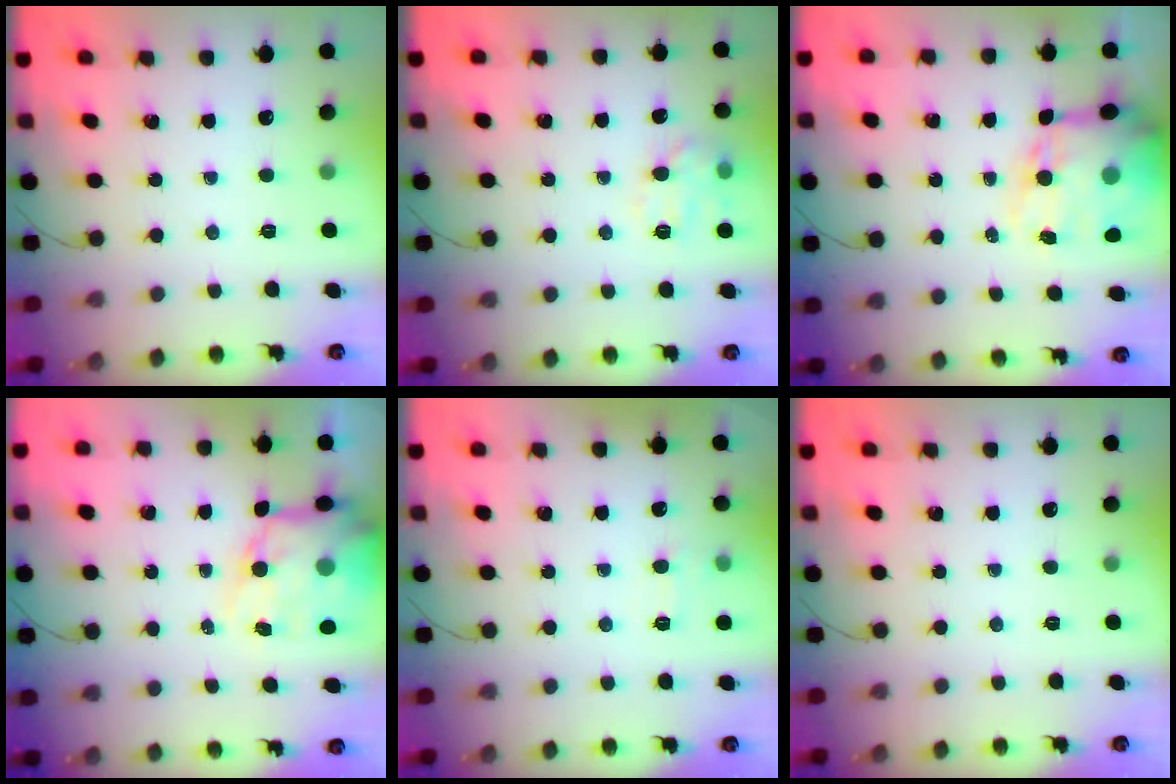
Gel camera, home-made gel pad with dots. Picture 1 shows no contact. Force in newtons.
{"total": 9.8, "press": 9.8, "slide": 0.2}
{"total": 17.4, "press": 16.9, "slide": 4.2}
{"total": 13.7, "press": 13.3, "slide": 3.5}
{"total": 6.4, "press": 6.2, "slide": 1.6}
{"total": 0.0}